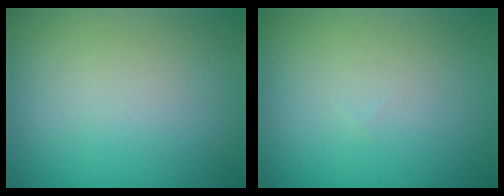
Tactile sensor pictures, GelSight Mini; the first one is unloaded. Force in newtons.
{"total": 0.0}